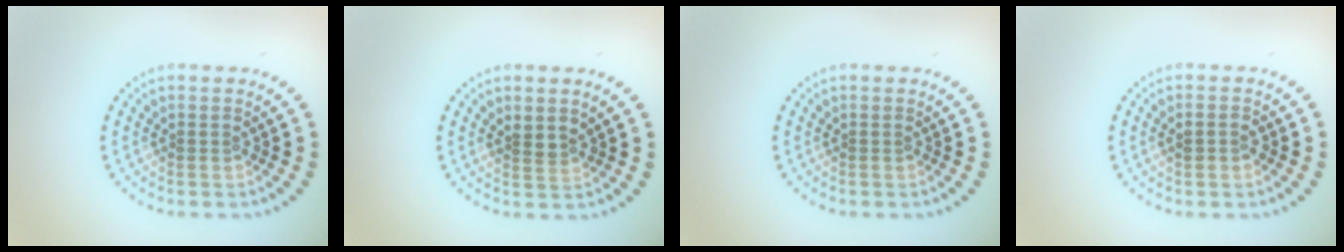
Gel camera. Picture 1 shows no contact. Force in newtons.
{"total": 1.6, "press": 1.3, "slide": 0.9}
{"total": 0.0}
{"total": 1.4, "press": 1.3, "slide": 0.4}